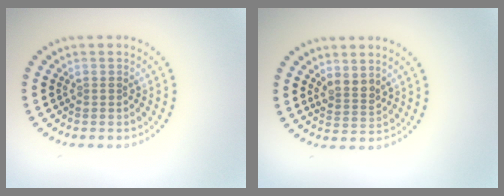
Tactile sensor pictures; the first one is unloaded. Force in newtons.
{"total": 2.1, "press": 1.7, "slide": 1.2}